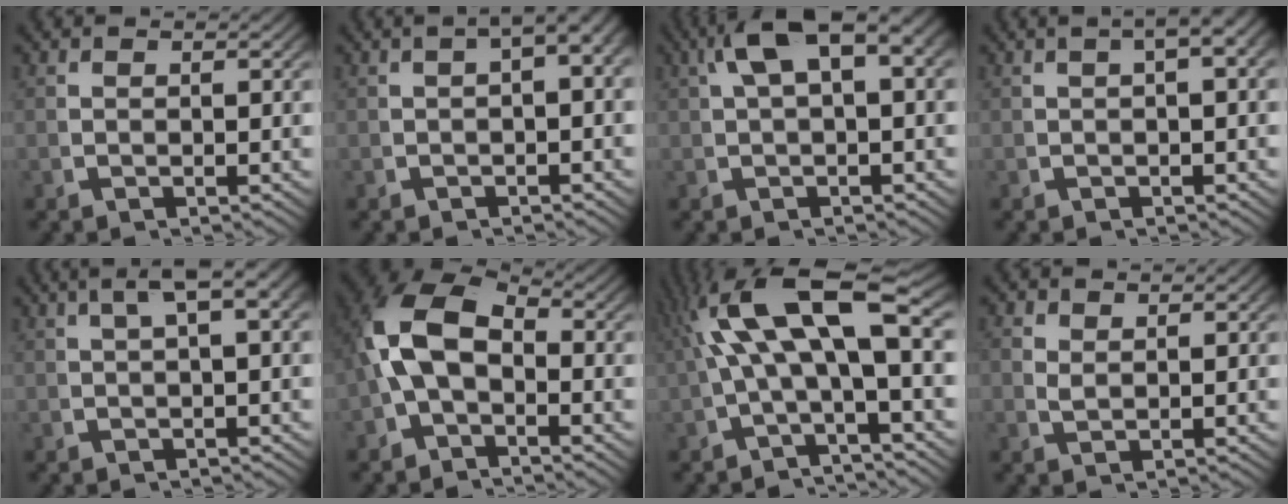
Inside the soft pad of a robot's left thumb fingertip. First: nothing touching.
{"total": 4.0, "force": [0.8, 1.8, 3.4], "torque": [-0.040, 0.025, 0.001]}
{"total": 7.3, "force": [2.5, 3.1, 6.1], "torque": [-0.099, 0.021, 0.038]}
{"total": 4.4, "force": [1.4, 1.7, 3.9], "torque": [-0.044, 0.029, 0.010]}
{"total": 6.3, "force": [2.8, 2.2, 5.2], "torque": [-0.065, 0.035, 0.033]}
{"total": 8.4, "force": [-0.4, 5.8, 6.1], "torque": [-0.138, -0.019, 0.000]}
{"total": 9.0, "force": [0.8, 3.9, 8.1], "torque": [-0.154, 0.004, 0.019]}
{"total": 1.3, "force": [0.9, 0.7, 0.5], "torque": [-0.020, -0.012, 0.027]}